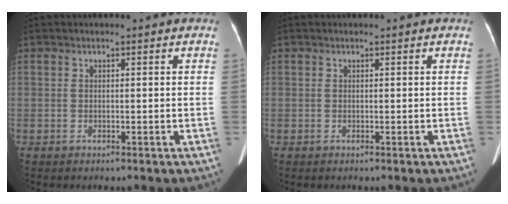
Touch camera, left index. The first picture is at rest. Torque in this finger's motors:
{"motor_torque": [0.00, 0.00, 0.00, 0.00]}